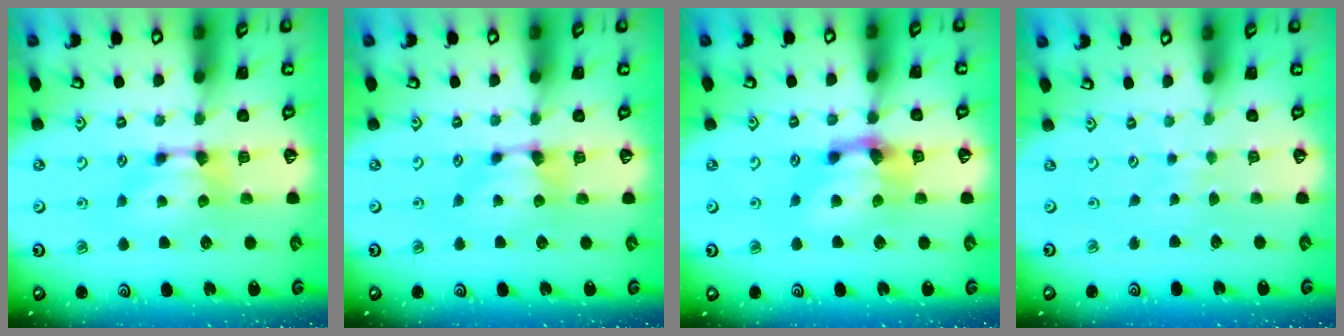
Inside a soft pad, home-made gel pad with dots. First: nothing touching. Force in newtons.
{"total": 1.1, "press": 0.4, "slide": 1.0}
{"total": 3.2, "press": 2.6, "slide": 1.9}
{"total": 4.3, "press": 4.3, "slide": 0.4}